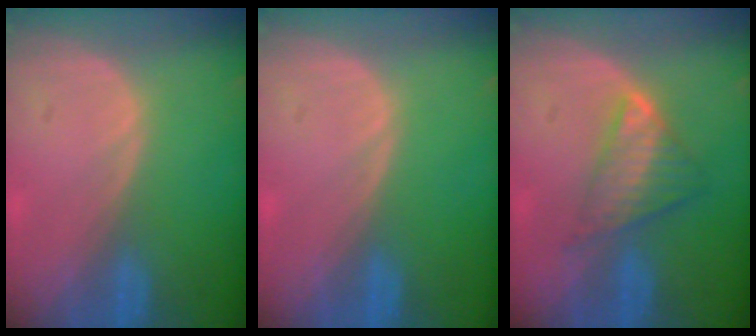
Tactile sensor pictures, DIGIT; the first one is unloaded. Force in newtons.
{"total": 0.0}
{"total": 5.8, "press": 5.4, "slide": 2.3}